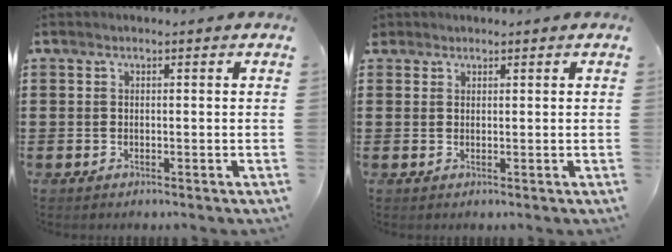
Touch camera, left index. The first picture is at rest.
{"total": 1.1, "force": [0.9, 0.6, 0.1], "torque": [-0.004, 0.004, 0.017]}